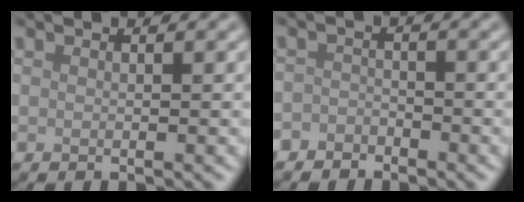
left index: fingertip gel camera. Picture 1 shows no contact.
{"total": 1.8, "force": [-1.4, 1.0, -0.1], "torque": [0.006, 0.007, -0.031]}